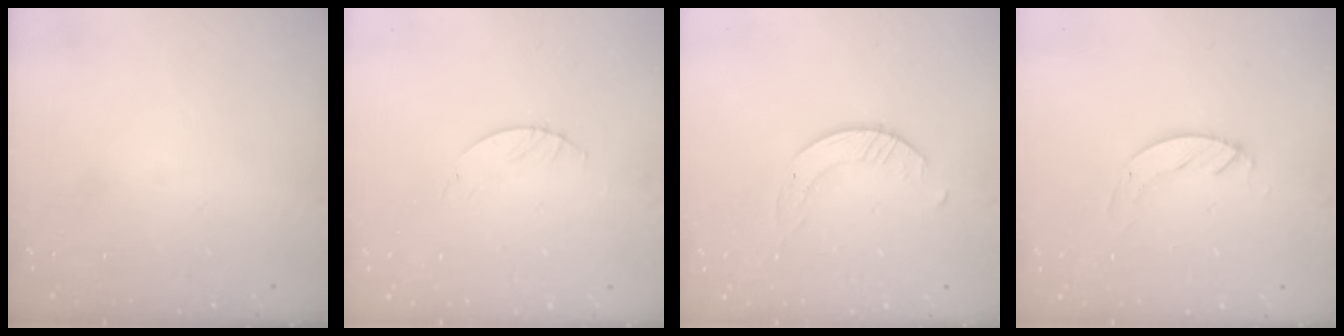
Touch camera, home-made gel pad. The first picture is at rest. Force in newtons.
{"total": 0.9, "press": 0.8, "slide": 0.2}
{"total": 1.7, "press": 1.7, "slide": 0.2}
{"total": 3.4, "press": 3.4, "slide": 0.4}